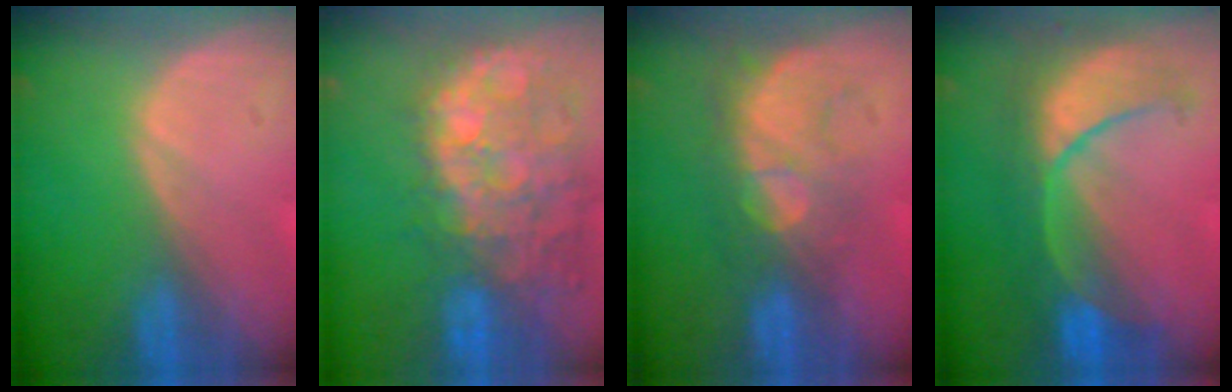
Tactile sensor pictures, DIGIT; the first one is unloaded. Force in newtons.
{"total": 12.9, "press": 11.6, "slide": 5.8}
{"total": 8.8, "press": 7.6, "slide": 4.5}
{"total": 9.1, "press": 9.1, "slide": 0.6}